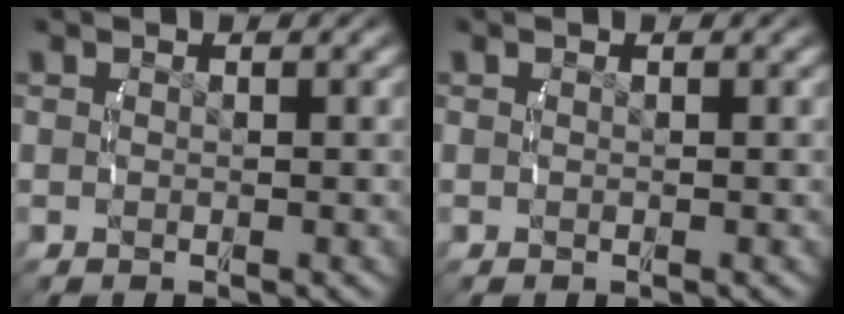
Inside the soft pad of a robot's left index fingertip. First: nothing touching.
{"total": 0.0}